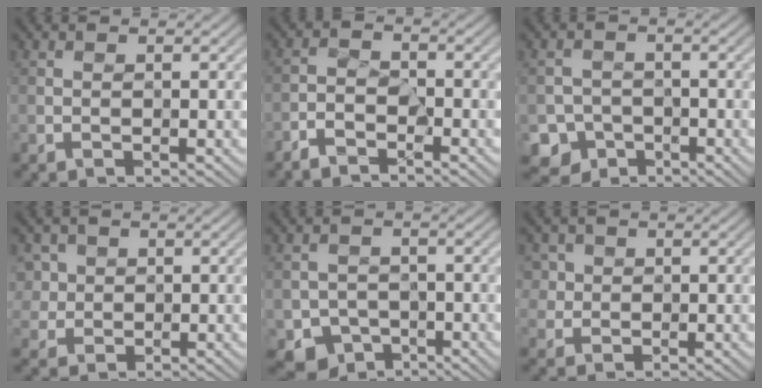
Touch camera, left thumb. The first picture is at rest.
{"total": 3.0, "force": [-2.7, 0.6, 1.1], "torque": [-0.024, 0.004, -0.061]}
{"total": 4.5, "force": [-2.6, 3.6, 0.6], "torque": [-0.002, -0.002, -0.057]}
{"total": 4.2, "force": [1.4, 3.7, 1.4], "torque": [-0.060, 0.004, 0.024]}
{"total": 4.5, "force": [-2.4, 3.7, 1.0], "torque": [-0.019, -0.003, -0.046]}
{"total": 3.5, "force": [1.3, 3.2, 1.0], "torque": [-0.041, 0.001, 0.021]}